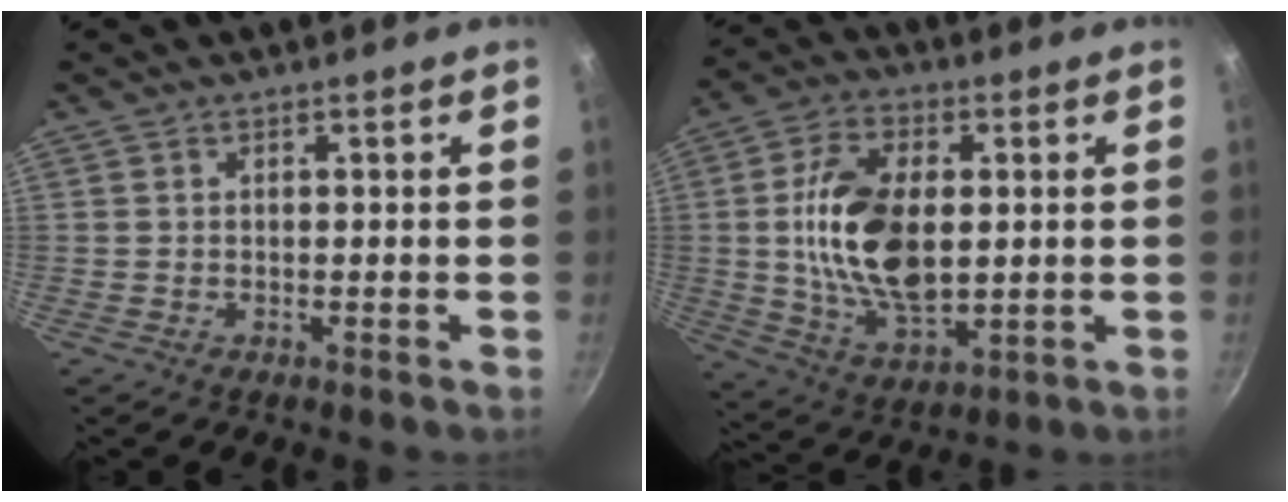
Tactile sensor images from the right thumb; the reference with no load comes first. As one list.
[{"total": 17.3, "force": [1.1, 9.6, 14.4], "torque": [-0.258, -0.008, 0.028]}]